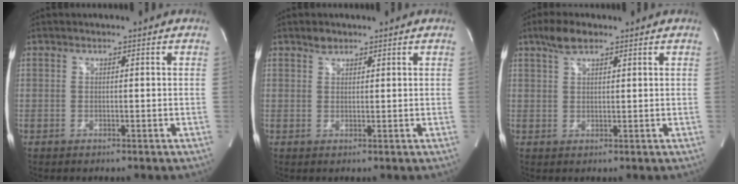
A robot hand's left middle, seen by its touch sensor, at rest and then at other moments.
{"total": 1.4, "force": [1.2, 0.7, 0.4], "torque": [-0.011, 0.000, 0.021]}
{"total": 3.7, "force": [2.7, 1.2, 2.4], "torque": [-0.057, 0.010, 0.052]}